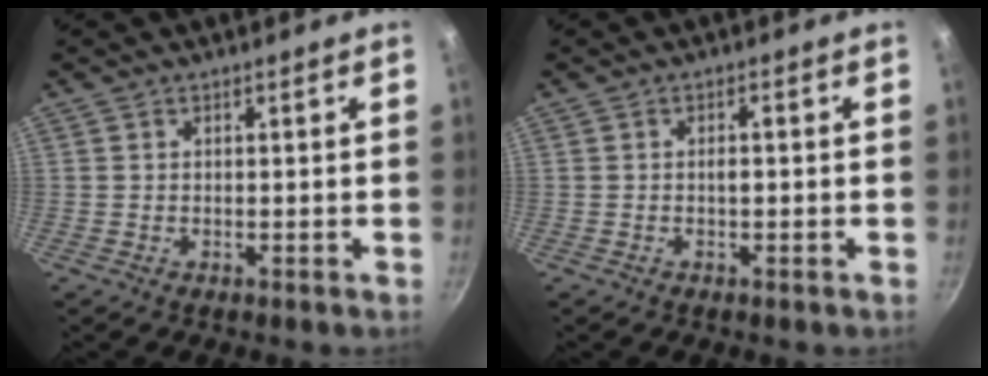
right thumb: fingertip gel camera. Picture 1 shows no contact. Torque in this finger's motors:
{"motor_torque": [0.17, 0.40, 0.31, 0.27, 0.06]}